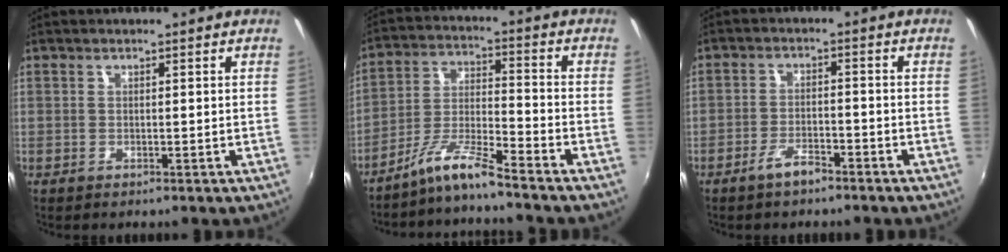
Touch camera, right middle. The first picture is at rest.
{"total": 7.3, "force": [-6.5, -1.0, 3.2], "torque": [-0.074, 0.016, -0.132]}
{"total": 3.9, "force": [-3.1, 1.0, 2.2], "torque": [-0.054, 0.002, -0.055]}